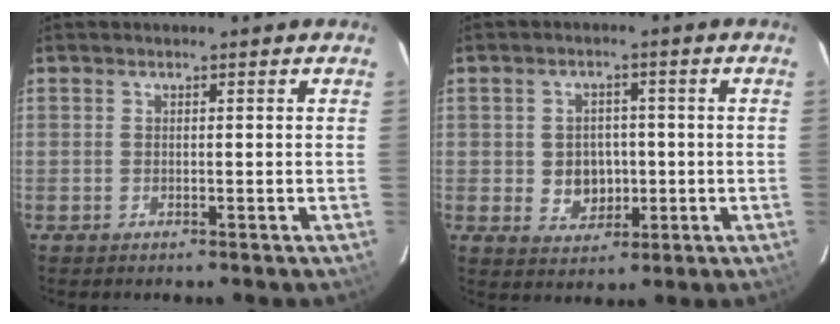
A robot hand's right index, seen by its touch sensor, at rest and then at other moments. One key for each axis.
{"total": 5.8, "fx": -0.6, "fy": 5.2, "fz": 2.6, "tx": -0.053, "ty": 0.006, "tz": 0.004}